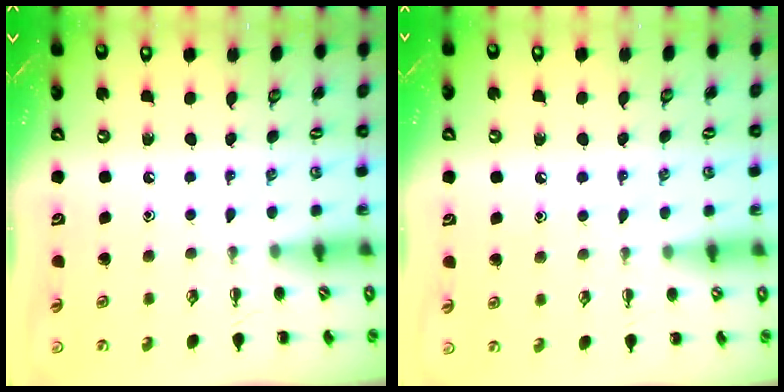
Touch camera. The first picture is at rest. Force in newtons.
{"total": 6.3, "press": 6.1, "slide": 1.8}